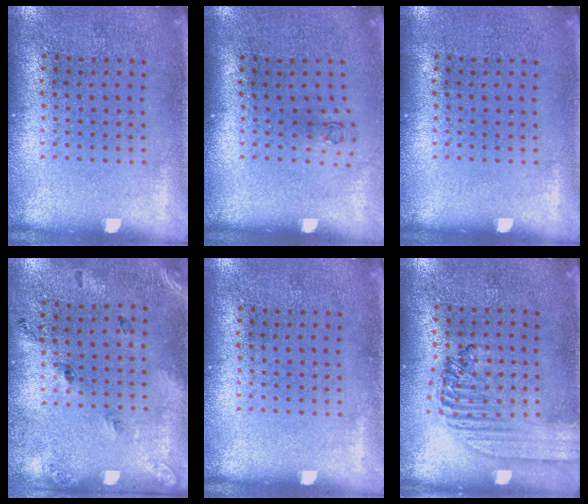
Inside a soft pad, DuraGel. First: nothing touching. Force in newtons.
{"total": 0.7, "press": 0.3, "slide": 0.6}
{"total": 0.0}
{"total": 1.8, "press": 1.1, "slide": 1.5}
{"total": 0.0}
{"total": 1.6, "press": 1.4, "slide": 0.7}